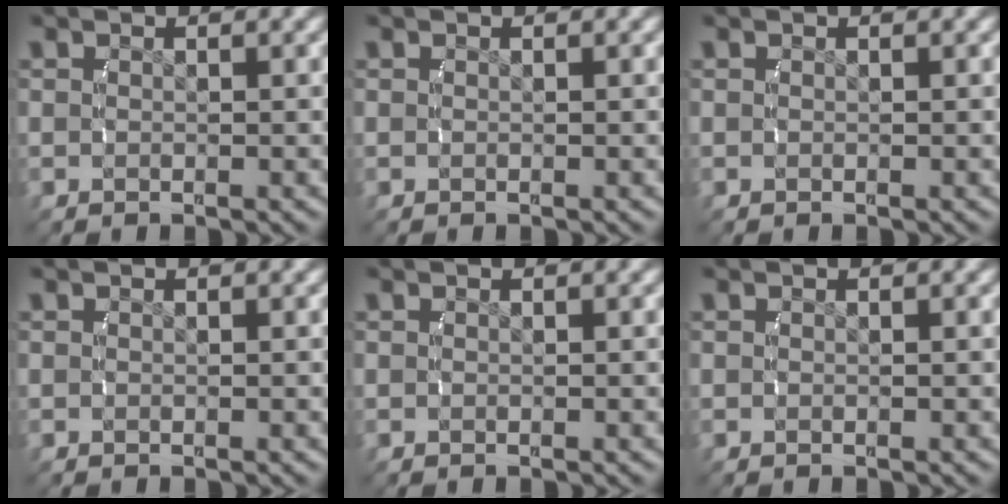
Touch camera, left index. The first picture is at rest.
{"total": 0.0}
{"total": 0.0}
{"total": 0.0}
{"total": 0.0}
{"total": 0.0}